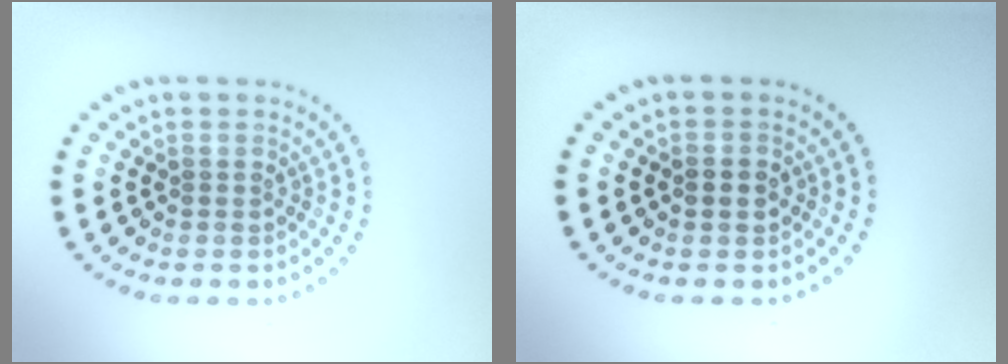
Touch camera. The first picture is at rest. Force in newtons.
{"total": 2.0, "press": 2.0, "slide": 0.1}